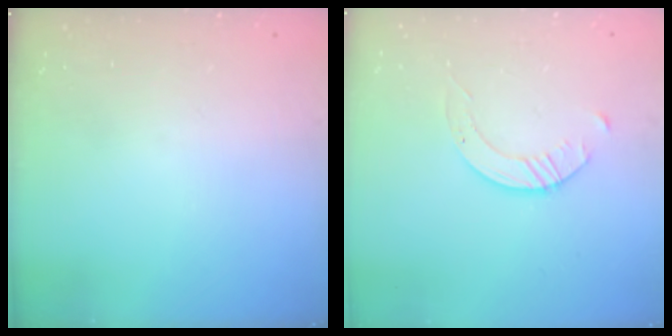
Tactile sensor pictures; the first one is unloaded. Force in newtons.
{"total": 2.7, "press": 2.7, "slide": 0.3}